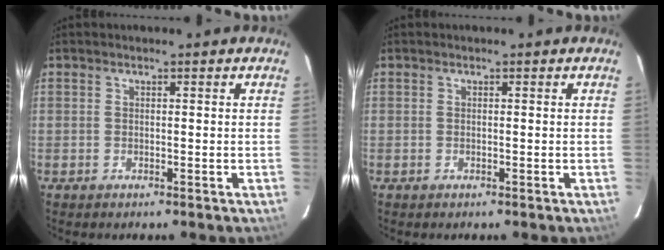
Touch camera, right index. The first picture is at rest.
{"total": 0.0}